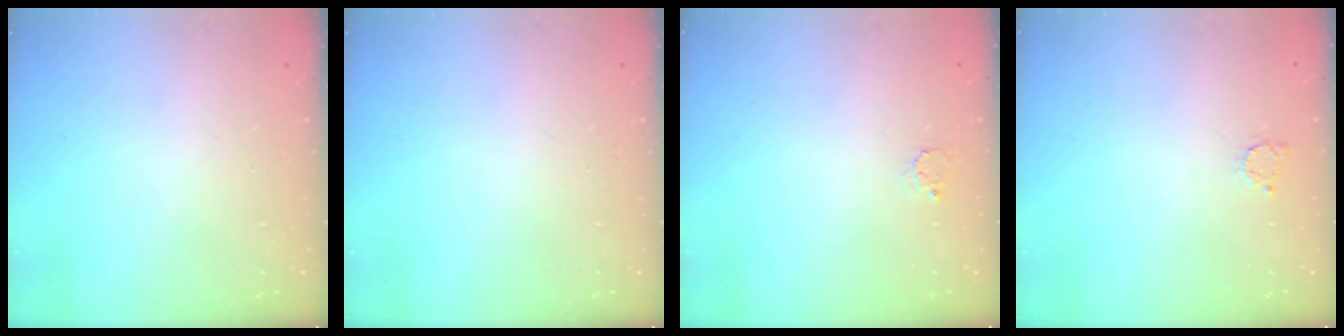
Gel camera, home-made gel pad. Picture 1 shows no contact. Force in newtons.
{"total": 0.0}
{"total": 2.3, "press": 2.3, "slide": 0.2}
{"total": 2.4, "press": 2.4, "slide": 0.3}